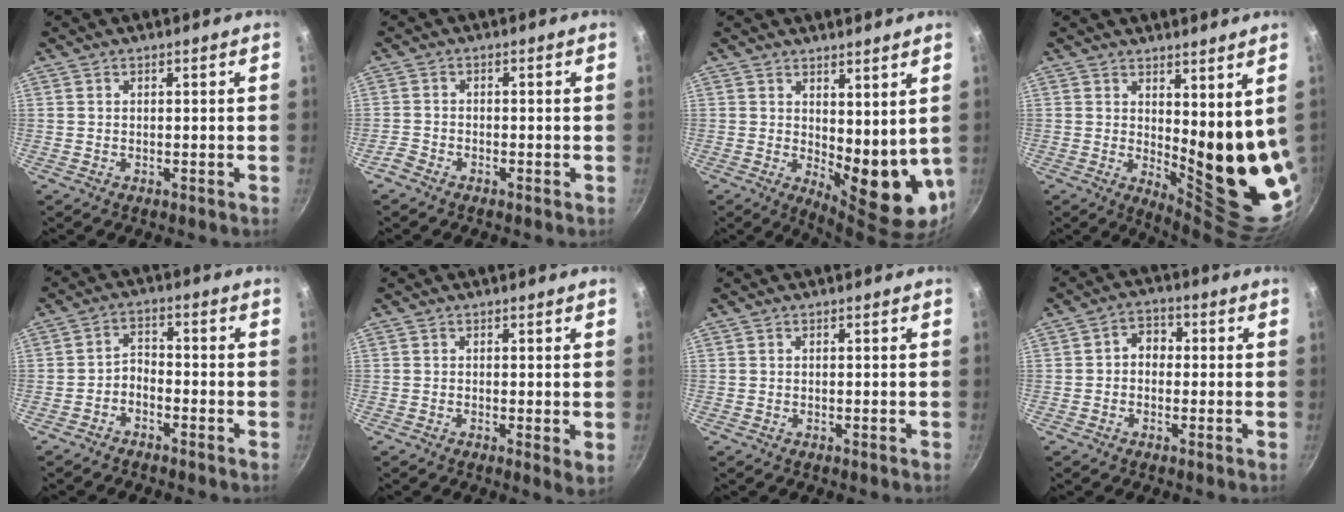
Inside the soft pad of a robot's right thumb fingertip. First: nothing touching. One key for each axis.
{"total": 2.1, "fx": -1.8, "fy": 0.9, "fz": 0.7, "tx": -0.030, "ty": 0.016, "tz": -0.038}
{"total": 10.3, "fx": 2.8, "fy": 4.3, "fz": 9.0, "tx": -0.099, "ty": -0.046, "tz": 0.052}
{"total": 13.7, "fx": 2.8, "fy": 4.9, "fz": 12.5, "tx": -0.121, "ty": -0.052, "tz": 0.054}
{"total": 2.7, "fx": -2.5, "fy": 0.7, "fz": 0.8, "tx": -0.011, "ty": 0.034, "tz": -0.048}
{"total": 1.4, "fx": 0.1, "fy": -0.2, "fz": 1.4, "tx": -0.017, "ty": -0.012, "tz": 0.001}
{"total": 0.0}
{"total": 4.3, "fx": -0.1, "fy": 3.5, "fz": 2.5, "tx": -0.013, "ty": 0.014, "tz": -0.014}